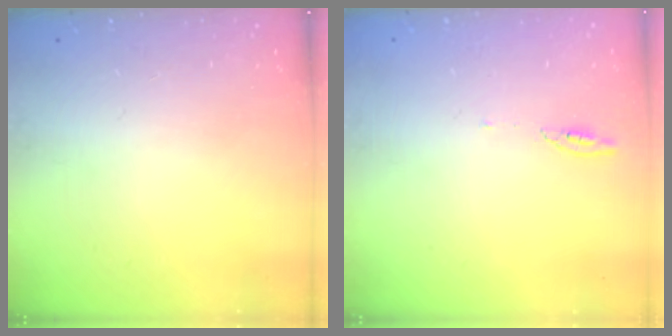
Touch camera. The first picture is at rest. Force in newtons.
{"total": 3.8, "press": 3.7, "slide": 0.4}